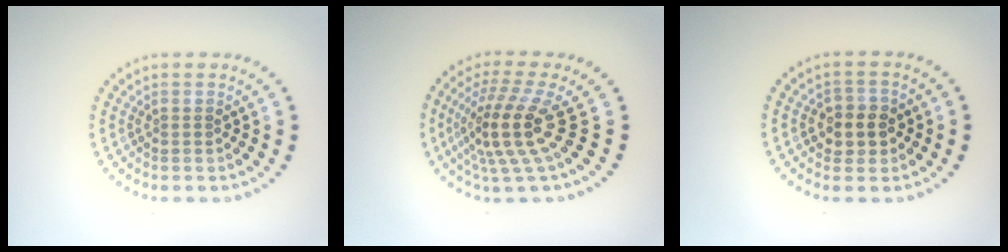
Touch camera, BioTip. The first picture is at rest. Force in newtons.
{"total": 4.9, "press": 3.6, "slide": 3.4}
{"total": 2.6, "press": 2.6, "slide": 0.7}